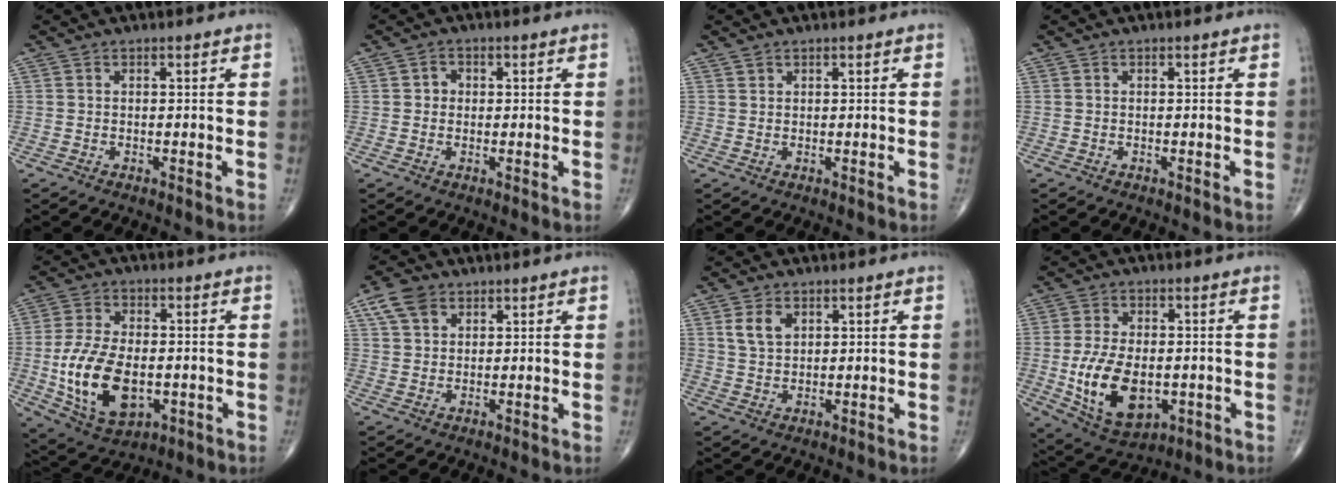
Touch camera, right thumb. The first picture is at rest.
{"total": 2.0, "force": [0.2, 1.8, 0.8], "torque": [0.000, 0.004, 0.000]}
{"total": 0.8, "force": [0.6, 0.5, 0.1], "torque": [0.006, -0.002, 0.009]}
{"total": 0.0}
{"total": 15.6, "force": [-2.5, 9.0, 12.5], "torque": [-0.230, -0.003, -0.030]}
{"total": 6.0, "force": [3.3, 4.0, 3.1], "torque": [-0.048, -0.002, 0.065]}
{"total": 4.9, "force": [2.1, 3.2, 3.0], "torque": [-0.046, -0.008, 0.043]}
{"total": 14.2, "force": [-2.4, 8.4, 11.2], "torque": [-0.186, -0.007, -0.022]}